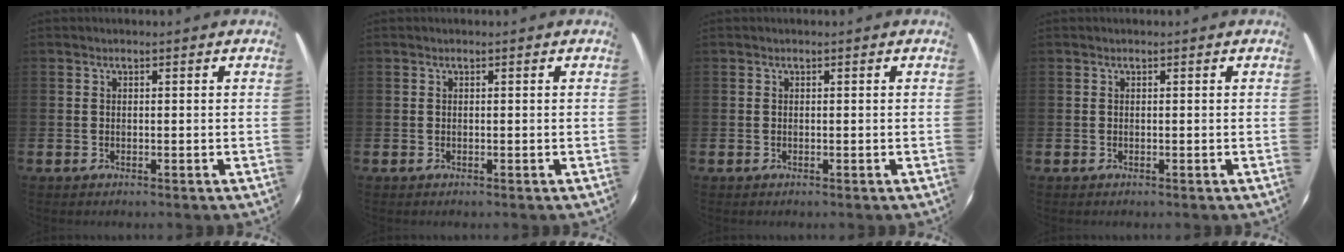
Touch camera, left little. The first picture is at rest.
{"total": 0.0}
{"total": 0.0}
{"total": 0.0}